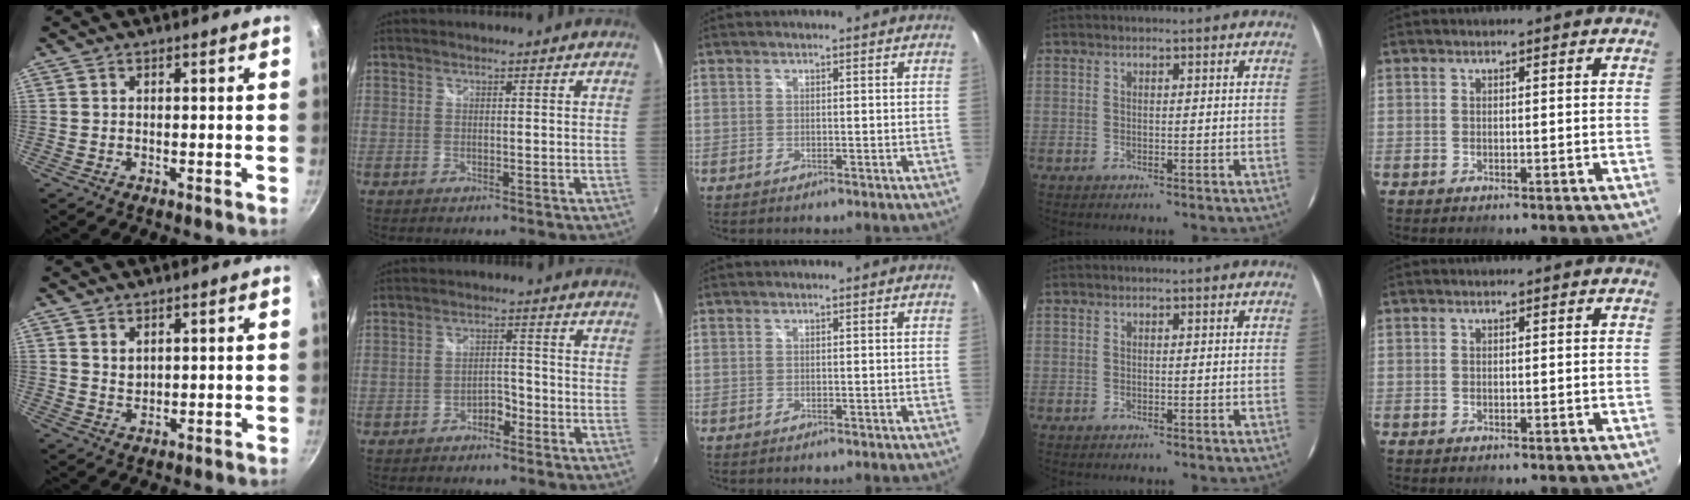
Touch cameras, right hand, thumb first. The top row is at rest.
{"thumb": {"total": 2.2, "force": [1.4, 1.3, 1.1], "torque": [-0.017, -0.010, 0.028]}, "index": {"total": 3.4, "force": [-2.5, 1.8, 1.4], "torque": [-0.029, 0.006, -0.038]}}